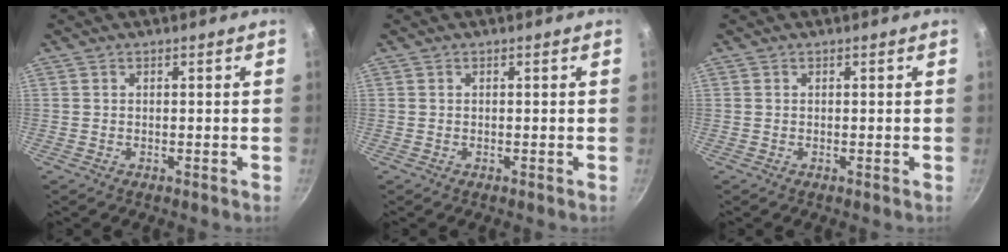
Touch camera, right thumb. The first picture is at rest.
{"total": 0.0}
{"total": 0.0}